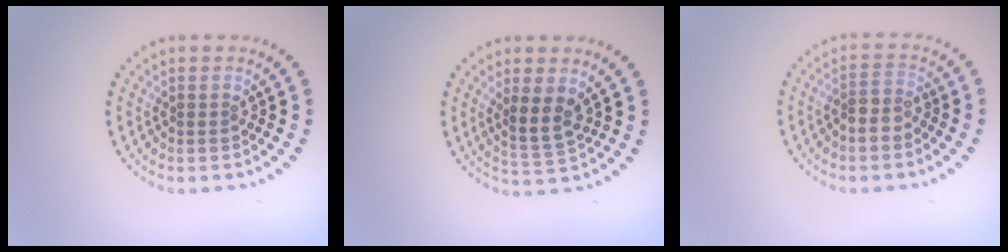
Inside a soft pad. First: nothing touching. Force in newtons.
{"total": 2.8, "press": 2.5, "slide": 1.3}
{"total": 2.2, "press": 1.9, "slide": 1.1}